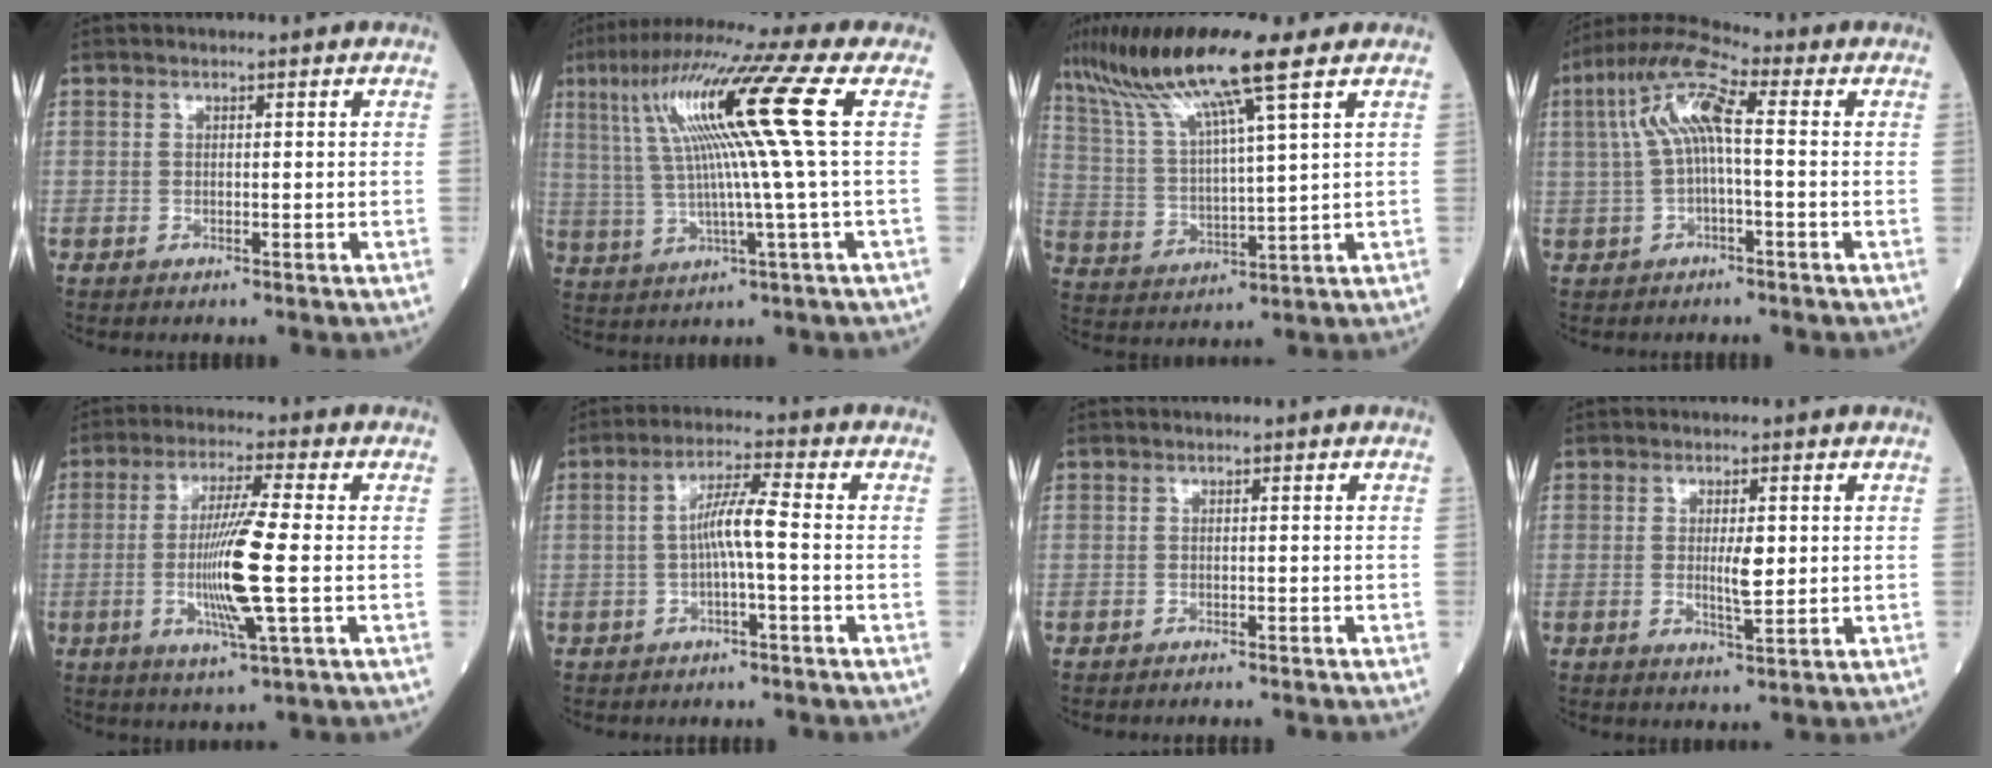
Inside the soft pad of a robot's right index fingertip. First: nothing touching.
{"total": 15.1, "force": [4.2, -2.1, 14.4], "torque": [-0.259, 0.031, 0.073]}
{"total": 15.3, "force": [10.3, -0.6, 11.3], "torque": [-0.218, 0.019, 0.188]}
{"total": 8.9, "force": [1.1, 1.6, 8.7], "torque": [-0.178, 0.034, 0.016]}
{"total": 10.3, "force": [-1.5, -0.5, 10.2], "torque": [-0.200, -0.011, -0.030]}
{"total": 5.1, "force": [-0.7, -0.1, 5.1], "torque": [-0.094, 0.015, -0.010]}
{"total": 4.2, "force": [-4.0, 0.2, 1.2], "torque": [-0.017, -0.011, -0.045]}
{"total": 3.5, "force": [0.2, 0.7, 3.4], "torque": [-0.062, -0.003, 0.006]}